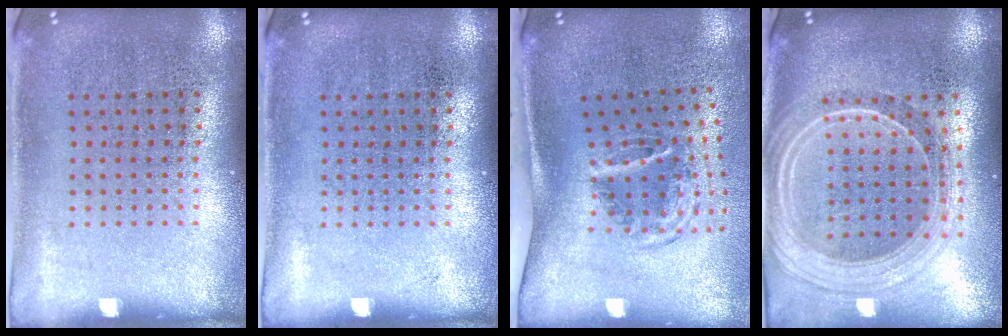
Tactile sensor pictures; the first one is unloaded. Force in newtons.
{"total": 0.0}
{"total": 2.0, "press": 1.2, "slide": 1.6}
{"total": 2.4, "press": 2.0, "slide": 1.2}